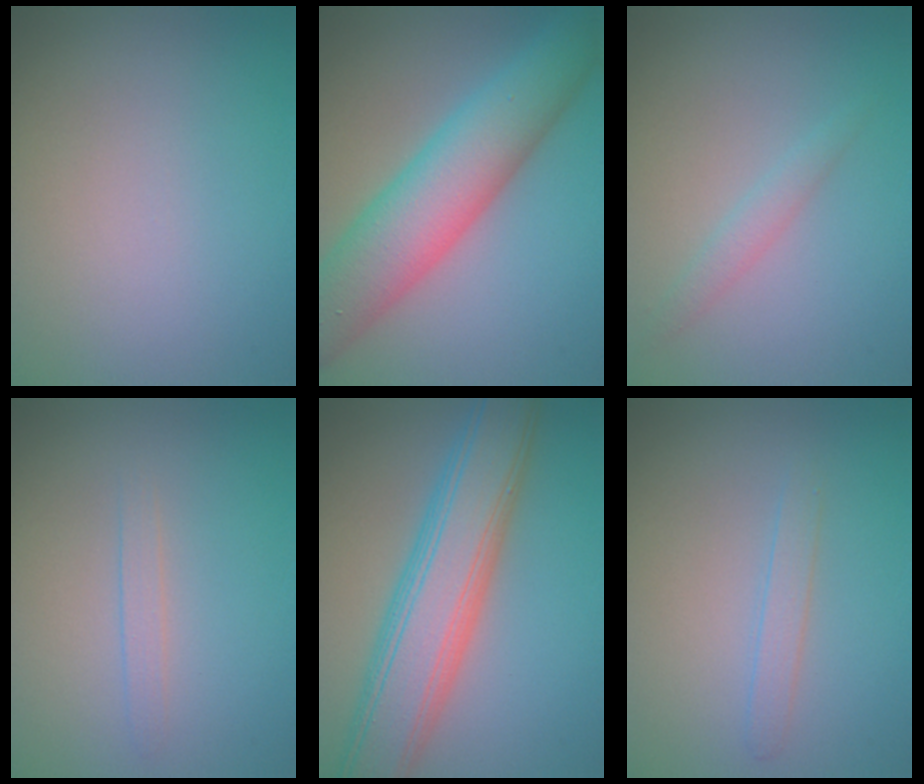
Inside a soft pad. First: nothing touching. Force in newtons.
{"total": 8.7, "press": 8.7, "slide": 0.4}
{"total": 1.3, "press": 1.3, "slide": 0.1}
{"total": 1.1, "press": 1.0, "slide": 0.1}
{"total": 8.4, "press": 8.4, "slide": 0.3}
{"total": 1.3, "press": 1.3, "slide": 0.1}